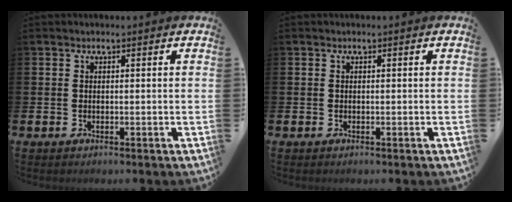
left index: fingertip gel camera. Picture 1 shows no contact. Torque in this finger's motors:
{"motor_torque": [-0.07, 0.08, -0.03, -0.01]}